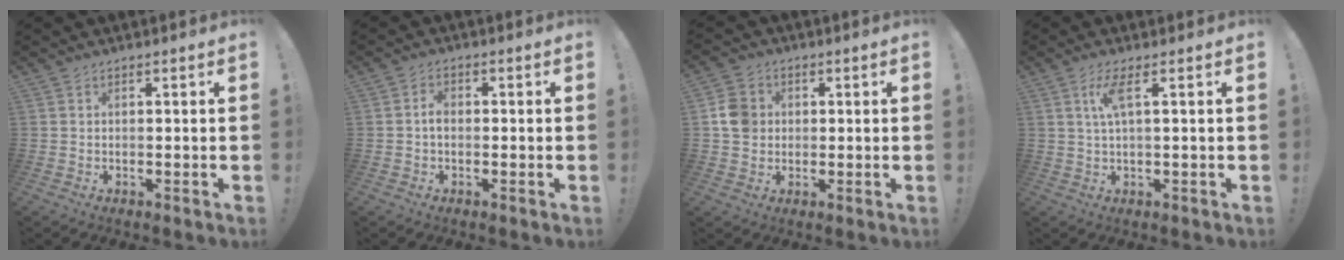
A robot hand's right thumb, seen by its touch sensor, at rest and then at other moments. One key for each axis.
{"total": 2.4, "fx": -0.3, "fy": 1.6, "fz": 1.8, "tx": -0.027, "ty": 0.004, "tz": -0.007}
{"total": 7.6, "fx": 0.6, "fy": 6.7, "fz": 3.4, "tx": -0.045, "ty": 0.011, "tz": 0.015}
{"total": 5.0, "fx": 1.7, "fy": 0.5, "fz": 4.7, "tx": -0.094, "ty": 0.002, "tz": 0.025}